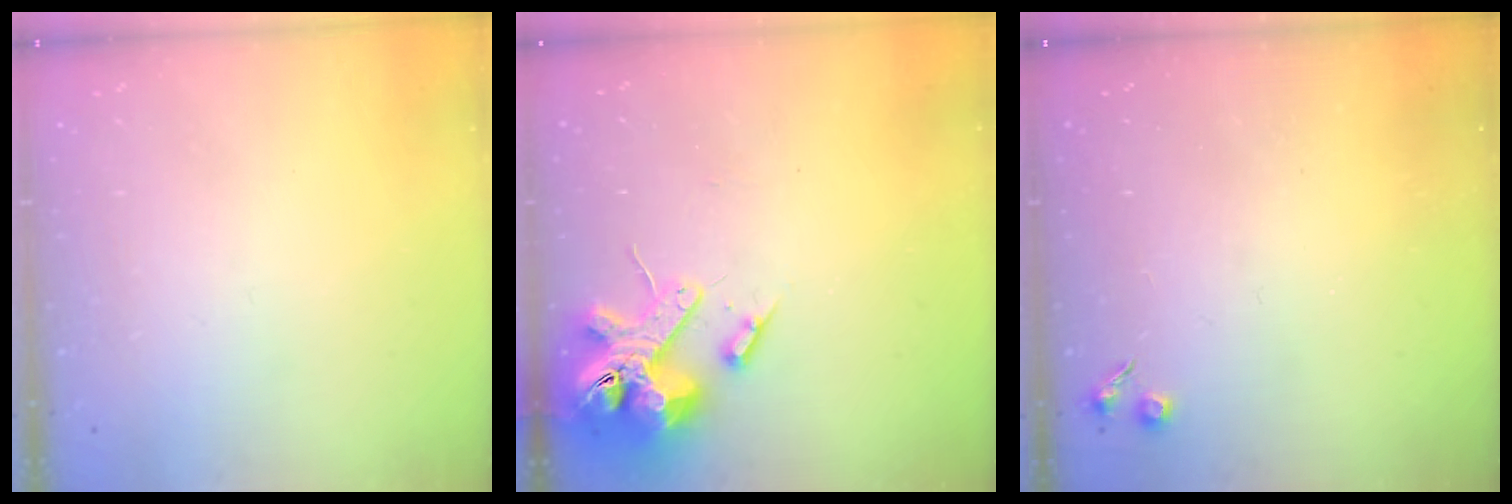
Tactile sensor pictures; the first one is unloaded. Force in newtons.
{"total": 13.1, "press": 12.9, "slide": 2.1}
{"total": 3.5, "press": 3.5, "slide": 0.6}